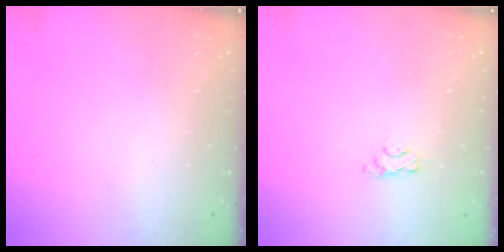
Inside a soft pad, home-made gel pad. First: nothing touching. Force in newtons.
{"total": 3.1, "press": 3.0, "slide": 0.5}